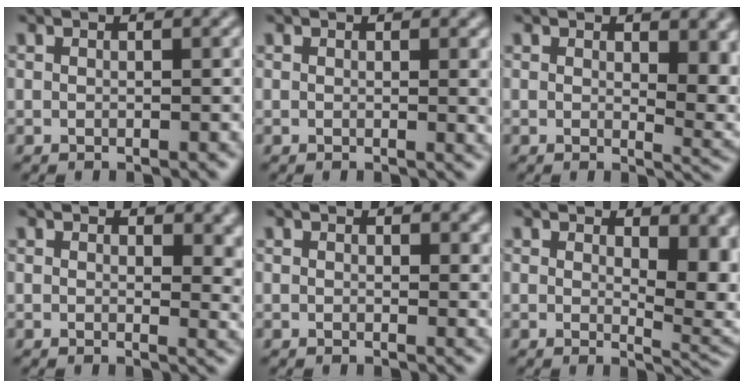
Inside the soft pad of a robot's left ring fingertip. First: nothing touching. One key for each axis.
{"total": 1.2, "fx": 0.1, "fy": 0.2, "fz": 1.2, "tx": -0.011, "ty": -0.002, "tz": 0.000}
{"total": 5.4, "fx": 1.1, "fy": 2.5, "fz": 4.6, "tx": -0.054, "ty": -0.010, "tz": 0.021}
{"total": 3.7, "fx": 1.1, "fy": 2.1, "fz": 2.8, "tx": -0.022, "ty": -0.009, "tz": 0.016}
{"total": 1.2, "fx": 0.5, "fy": 0.6, "fz": 0.9, "tx": -0.006, "ty": -0.003, "tz": 0.007}
{"total": 6.7, "fx": 1.1, "fy": 3.1, "fz": 5.9, "tx": -0.070, "ty": -0.013, "tz": 0.027}